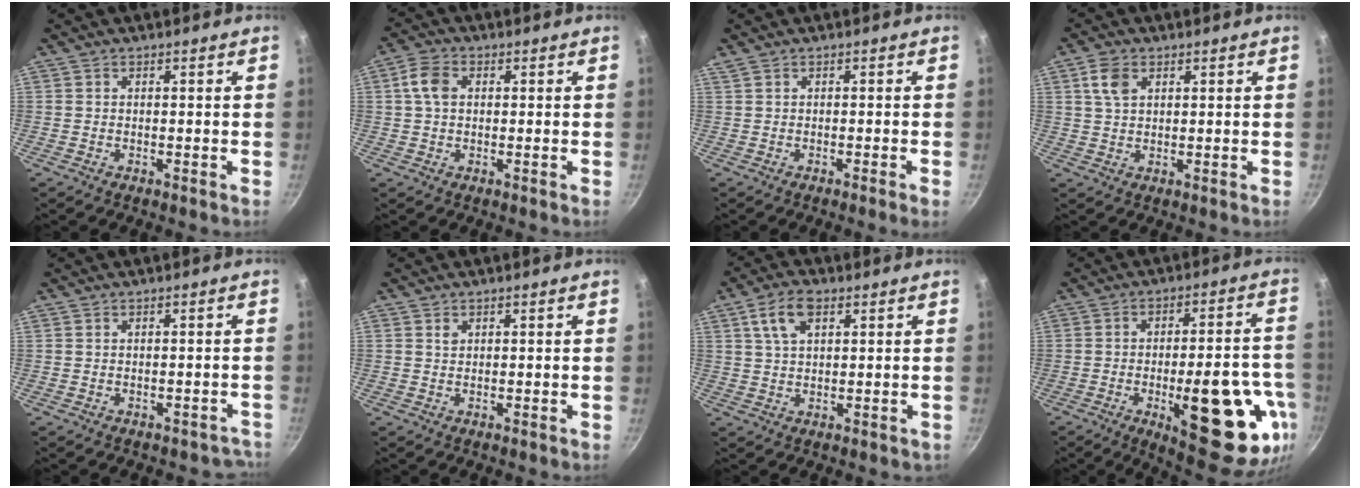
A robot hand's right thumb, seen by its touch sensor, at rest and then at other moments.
{"total": 4.9, "force": [0.8, 3.5, 3.3], "torque": [-0.061, 0.010, 0.009]}
{"total": 1.2, "force": [-0.2, -0.2, 1.2], "torque": [-0.031, 0.003, -0.001]}
{"total": 4.7, "force": [1.9, 3.0, 3.1], "torque": [-0.054, 0.000, 0.037]}
{"total": 3.0, "force": [-2.0, 2.1, 0.9], "torque": [0.020, 0.040, 0.001]}
{"total": 1.0, "force": [0.5, 0.7, 0.4], "torque": [-0.004, 0.000, 0.009]}
{"total": 6.8, "force": [2.7, 3.8, 4.9], "torque": [-0.082, 0.000, 0.052]}
{"total": 23.7, "force": [-7.9, 8.5, 20.6], "torque": [-0.220, 0.016, -0.095]}